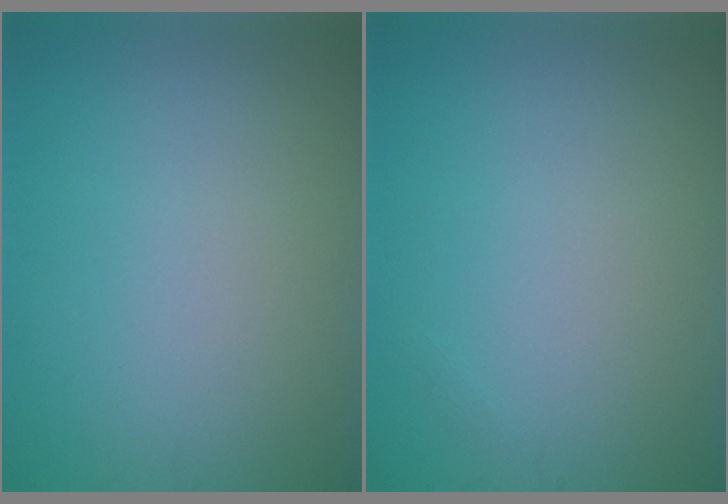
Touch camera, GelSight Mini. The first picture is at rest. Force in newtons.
{"total": 0.0}